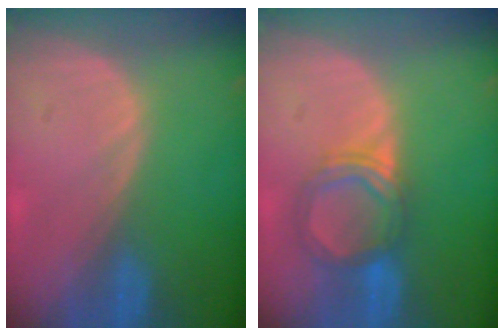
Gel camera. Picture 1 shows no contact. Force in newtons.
{"total": 5.5, "press": 5.2, "slide": 1.8}